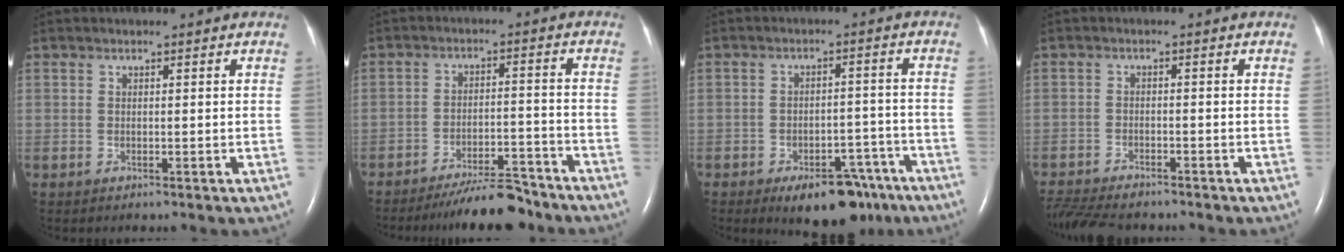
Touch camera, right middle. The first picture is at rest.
{"total": 8.9, "force": [-8.1, 1.1, 3.3], "torque": [-0.046, -0.002, -0.133]}
{"total": 10.9, "force": [-7.8, 4.8, 5.9], "torque": [-0.063, 0.013, -0.108]}
{"total": 10.2, "force": [-8.9, 2.5, 4.3], "torque": [-0.083, -0.014, -0.142]}